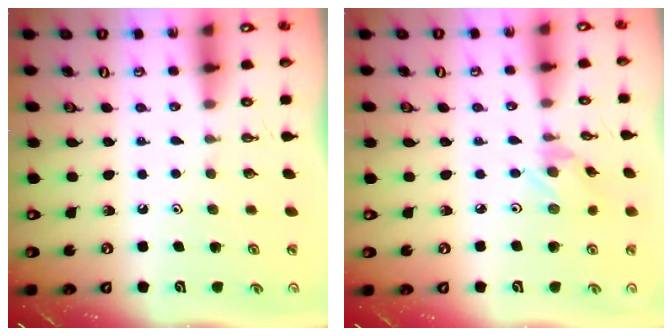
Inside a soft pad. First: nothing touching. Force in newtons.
{"total": 1.3, "press": 1.3, "slide": 0.1}